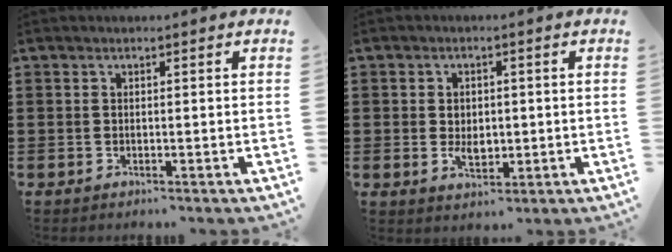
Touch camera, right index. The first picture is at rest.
{"total": 2.9, "force": [-0.1, 2.1, 2.0], "torque": [-0.033, 0.004, -0.006]}